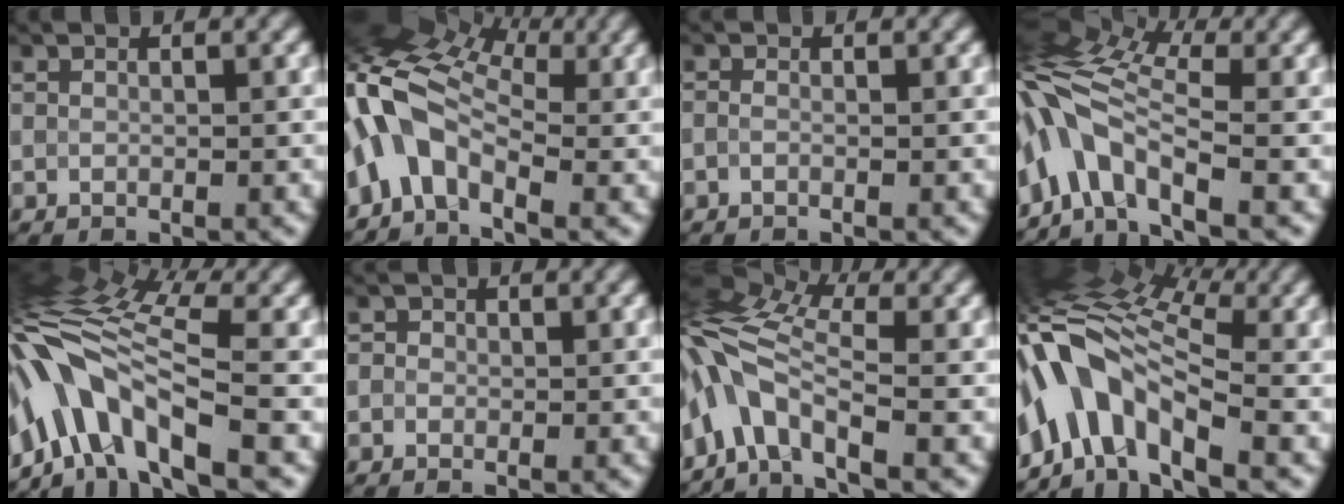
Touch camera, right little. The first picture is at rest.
{"total": 8.6, "force": [-1.4, 5.1, 6.8], "torque": [-0.126, 0.020, -0.053]}
{"total": 0.6, "force": [-0.2, 0.3, 0.4], "torque": [-0.011, -0.005, -0.010]}
{"total": 8.6, "force": [-2.5, 4.3, 7.1], "torque": [-0.136, 0.025, -0.068]}
{"total": 11.5, "force": [-3.2, 4.6, 10.1], "torque": [-0.186, 0.016, -0.059]}
{"total": 1.3, "force": [0.2, 1.2, 0.5], "torque": [-0.003, 0.001, -0.009]}
{"total": 7.8, "force": [-2.2, 4.0, 6.3], "torque": [-0.121, 0.023, -0.064]}
{"total": 11.8, "force": [-3.1, 6.0, 9.7], "torque": [-0.175, 0.016, -0.066]}